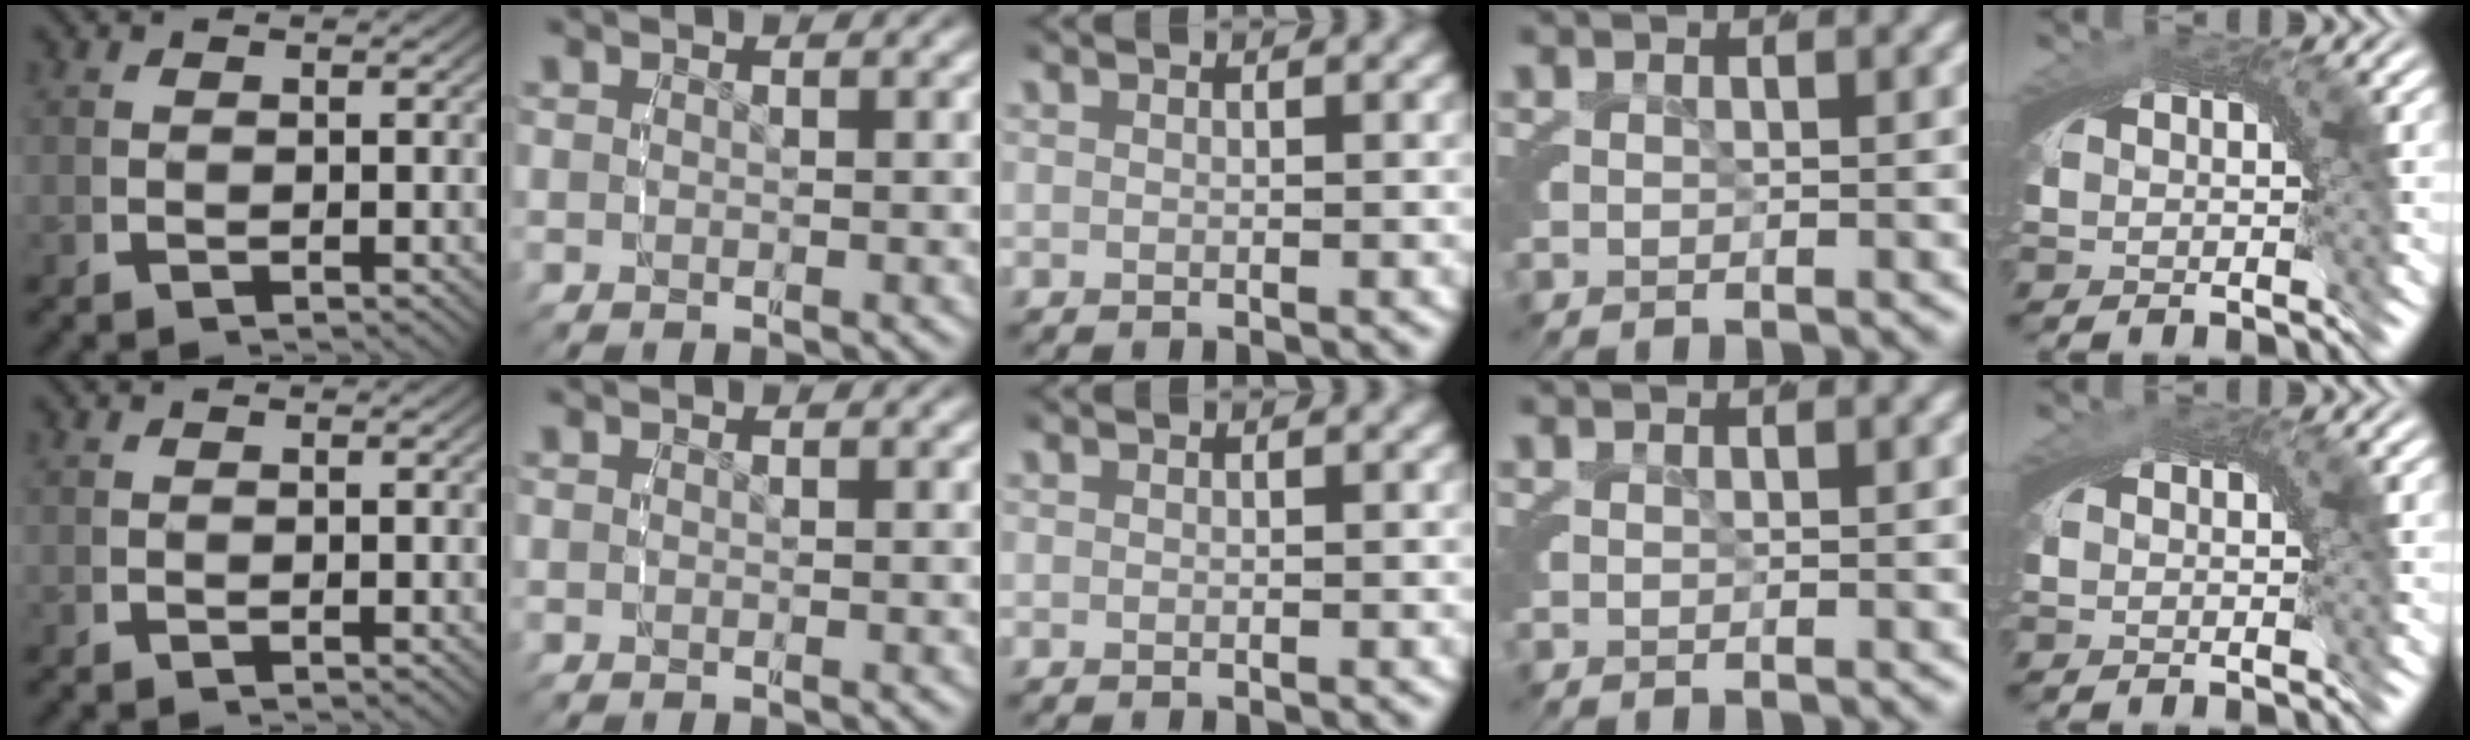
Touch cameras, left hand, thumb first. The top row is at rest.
{"little": {"total": 0.5, "force": [-0.4, -0.1, -0.3], "torque": [0.008, -0.002, -0.006]}}